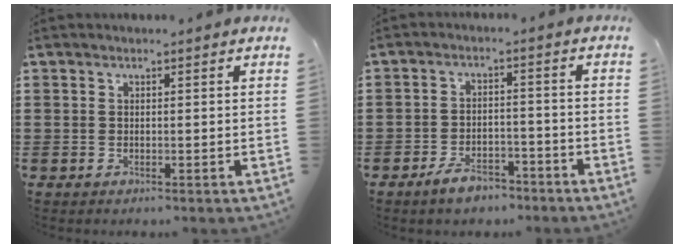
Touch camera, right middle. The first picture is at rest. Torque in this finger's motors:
{"motor_torque": [1.20, -0.14, 0.35, 0.14]}